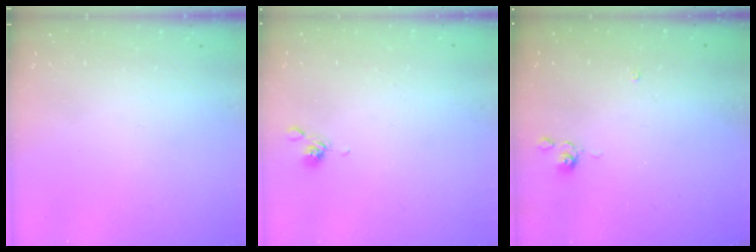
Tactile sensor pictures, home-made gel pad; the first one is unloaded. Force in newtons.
{"total": 6.2, "press": 6.2, "slide": 0.5}
{"total": 3.5, "press": 3.5, "slide": 0.4}